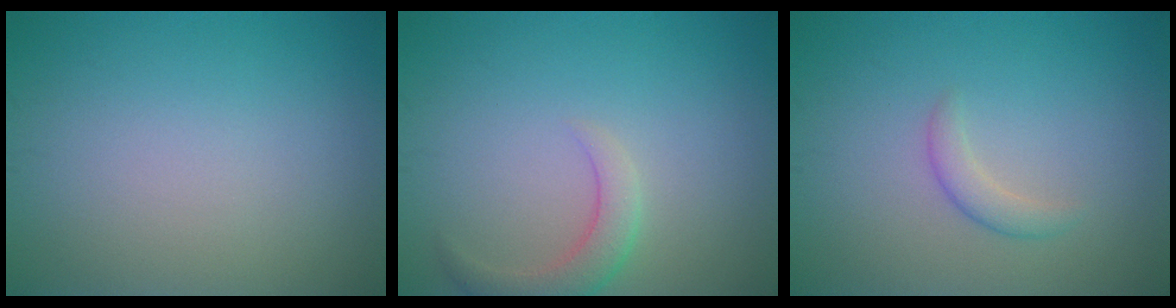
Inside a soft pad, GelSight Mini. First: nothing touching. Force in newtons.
{"total": 2.7, "press": 2.7, "slide": 0.2}
{"total": 1.5, "press": 1.5, "slide": 0.0}